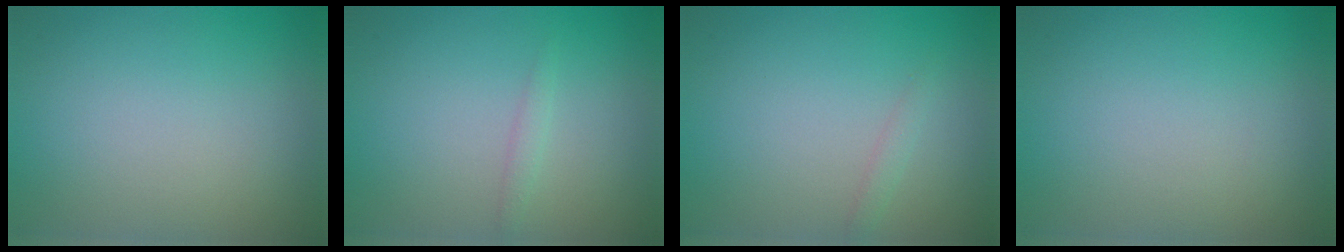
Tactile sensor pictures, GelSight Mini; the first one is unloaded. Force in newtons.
{"total": 0.7, "press": 0.7, "slide": 0.1}
{"total": 0.7, "press": 0.7, "slide": 0.1}
{"total": 0.0}